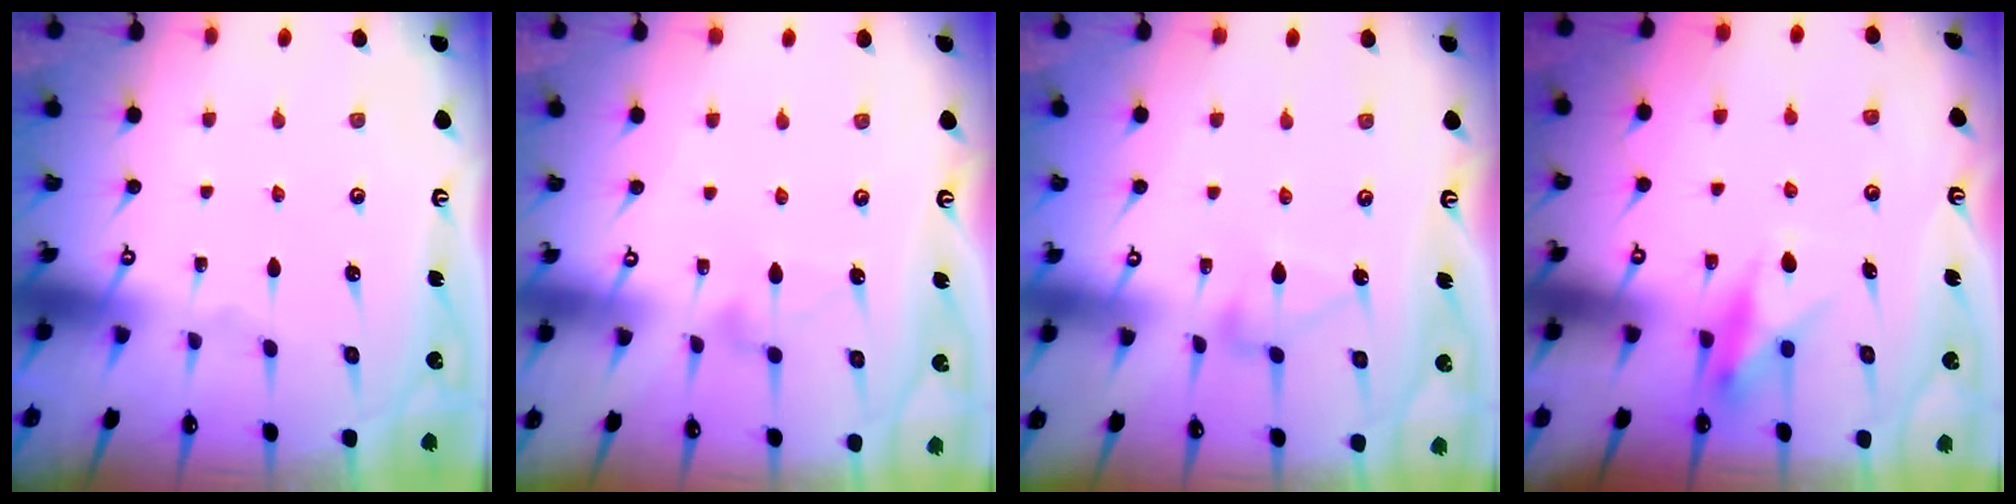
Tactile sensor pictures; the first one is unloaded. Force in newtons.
{"total": 7.7, "press": 7.7, "slide": 0.4}
{"total": 6.3, "press": 6.3, "slide": 0.5}
{"total": 9.4, "press": 9.4, "slide": 0.4}